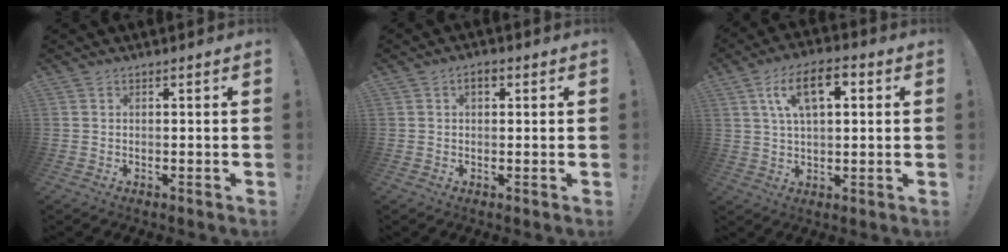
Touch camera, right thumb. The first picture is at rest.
{"total": 2.4, "force": [0.8, 1.3, 1.8], "torque": [-0.038, 0.008, 0.014]}
{"total": 11.4, "force": [3.8, 5.5, 9.2], "torque": [-0.154, 0.011, 0.066]}